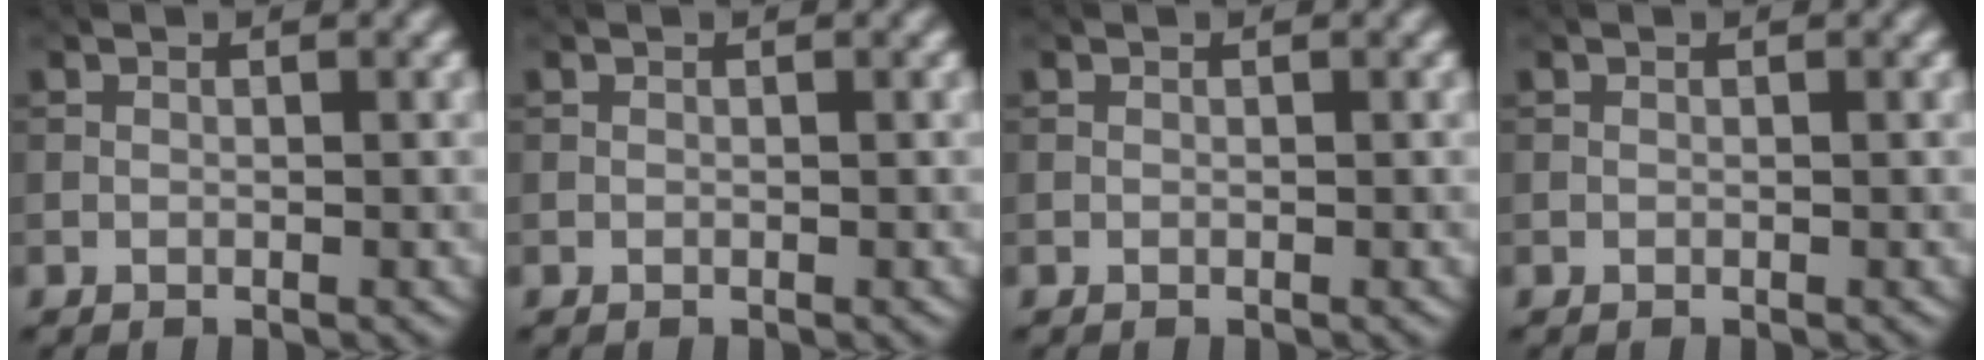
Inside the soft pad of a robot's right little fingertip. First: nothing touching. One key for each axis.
{"total": 0.0}
{"total": 0.0}
{"total": 0.0}